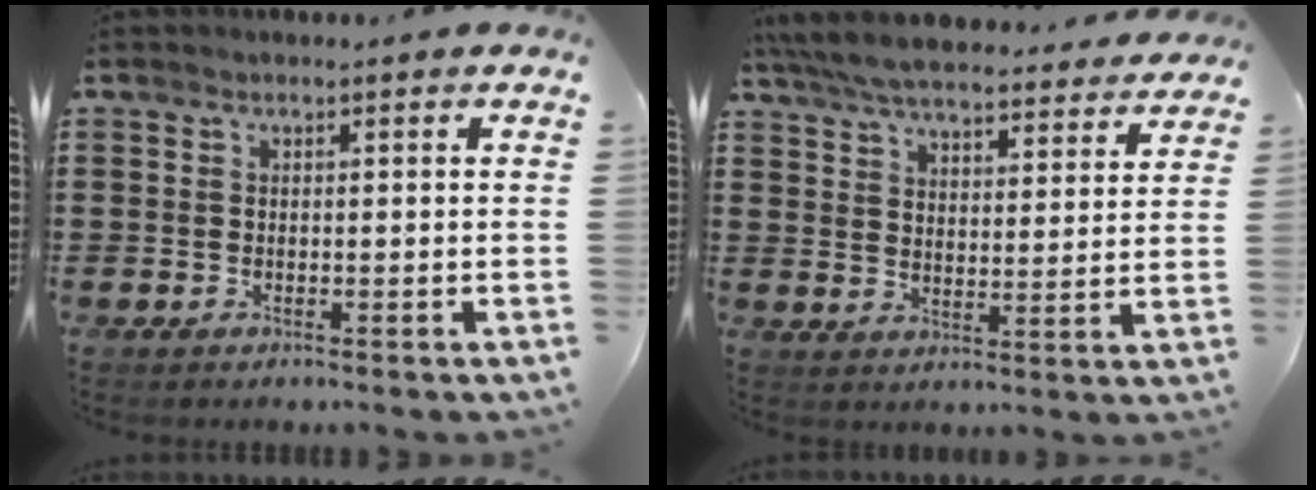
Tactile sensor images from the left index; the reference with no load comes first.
{"total": 6.5, "force": [6.2, 0.6, 1.8], "torque": [-0.062, -0.030, 0.111]}